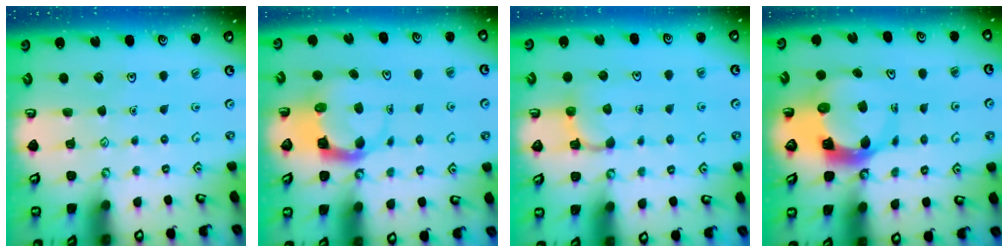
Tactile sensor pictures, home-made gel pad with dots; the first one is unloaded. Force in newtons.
{"total": 3.9, "press": 3.9, "slide": 0.3}
{"total": 3.0, "press": 2.9, "slide": 0.7}
{"total": 6.5, "press": 6.4, "slide": 1.0}